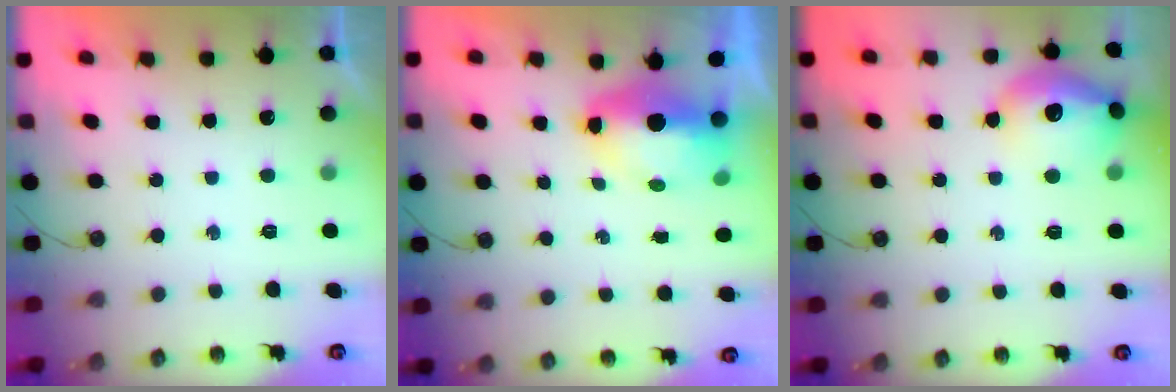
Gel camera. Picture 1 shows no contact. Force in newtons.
{"total": 8.0, "press": 7.8, "slide": 1.5}
{"total": 14.8, "press": 14.7, "slide": 1.1}